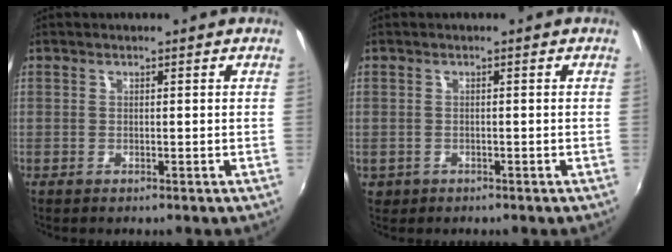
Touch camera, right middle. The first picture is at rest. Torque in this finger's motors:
{"motor_torque": [0.00, -0.03, -0.06, 0.01]}